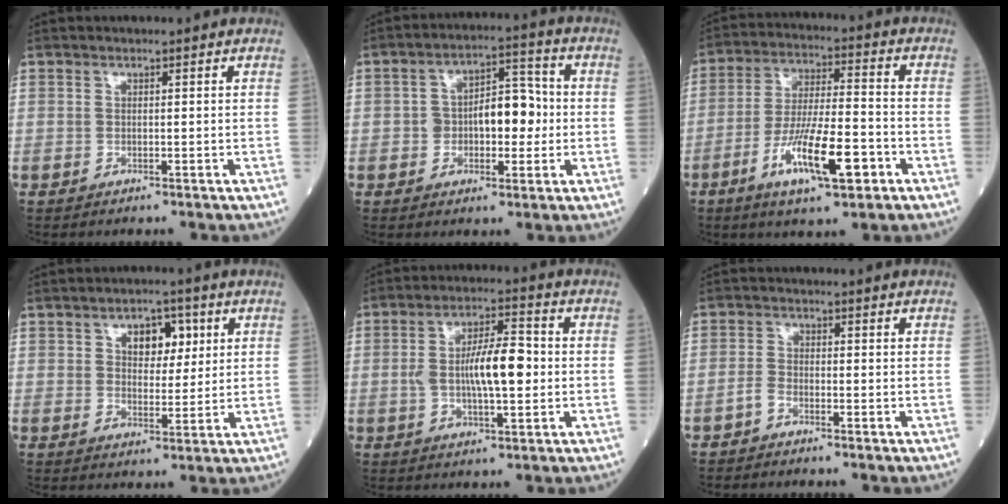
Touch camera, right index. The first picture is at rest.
{"total": 8.5, "force": [-0.6, 4.3, 7.4], "torque": [-0.117, 0.030, -0.008]}
{"total": 12.7, "force": [-5.5, 2.3, 11.1], "torque": [-0.207, -0.007, -0.096]}
{"total": 5.8, "force": [2.2, 3.4, 4.1], "torque": [-0.058, 0.012, 0.036]}
{"total": 9.5, "force": [-0.4, 2.7, 9.1], "torque": [-0.166, 0.014, -0.007]}
{"total": 1.7, "force": [-1.3, 0.7, 0.8], "torque": [-0.016, 0.004, -0.028]}